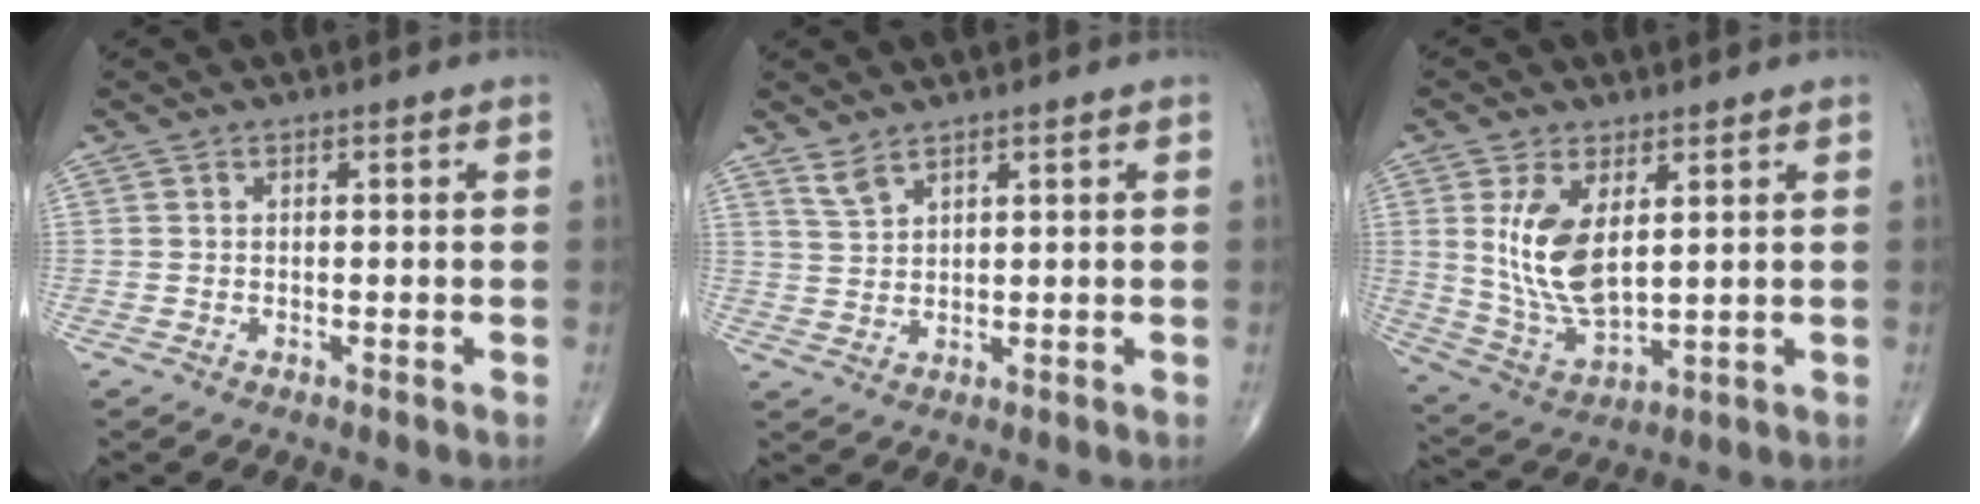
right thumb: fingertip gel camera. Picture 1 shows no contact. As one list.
[{"total": 2.8, "force": [2.4, 0.8, 1.3], "torque": [-0.028, -0.012, 0.055]}, {"total": 11.5, "force": [3.0, 5.6, 9.5], "torque": [-0.181, -0.022, 0.075]}]